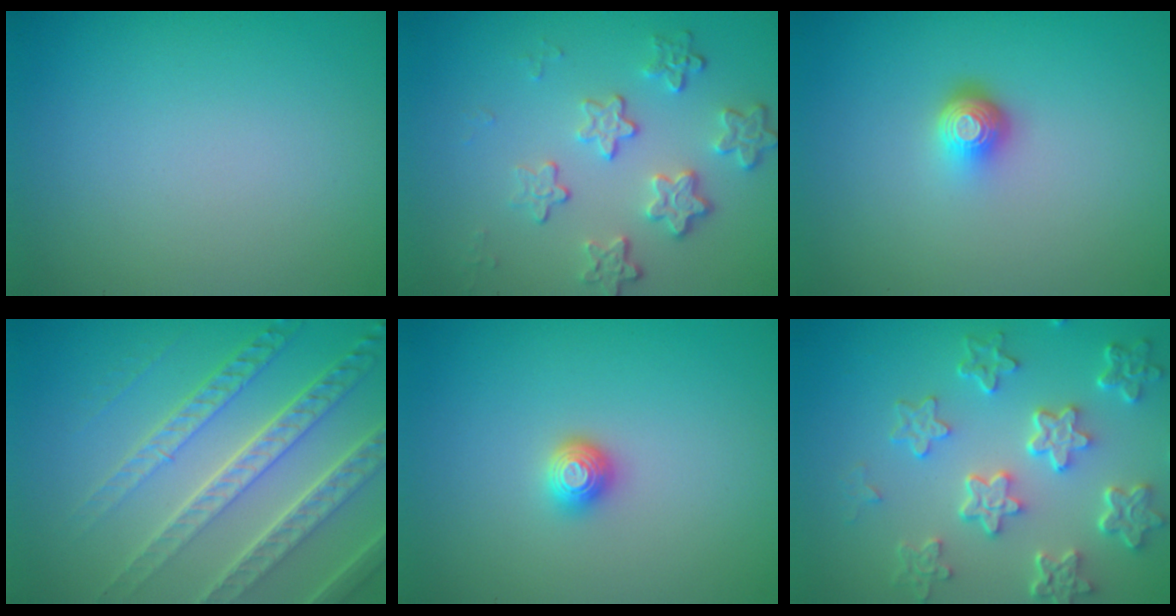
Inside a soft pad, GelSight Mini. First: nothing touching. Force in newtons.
{"total": 4.2, "press": 3.1, "slide": 2.8}
{"total": 2.0, "press": 1.4, "slide": 1.4}
{"total": 8.0, "press": 5.4, "slide": 5.9}
{"total": 1.4, "press": 1.2, "slide": 0.6}
{"total": 6.2, "press": 4.6, "slide": 4.2}